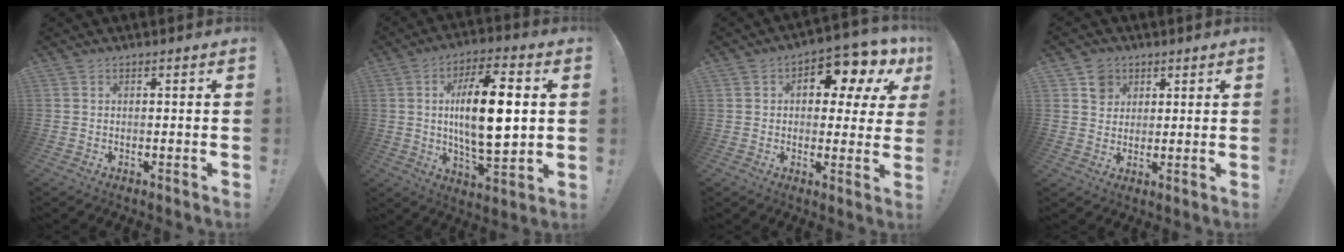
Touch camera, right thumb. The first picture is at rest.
{"total": 18.2, "force": [2.1, 6.6, 16.8], "torque": [-0.304, -0.003, 0.018]}
{"total": 9.6, "force": [5.0, 5.0, 6.5], "torque": [-0.082, -0.040, 0.082]}
{"total": 6.6, "force": [3.2, 5.5, 1.6], "torque": [-0.015, -0.010, 0.061]}